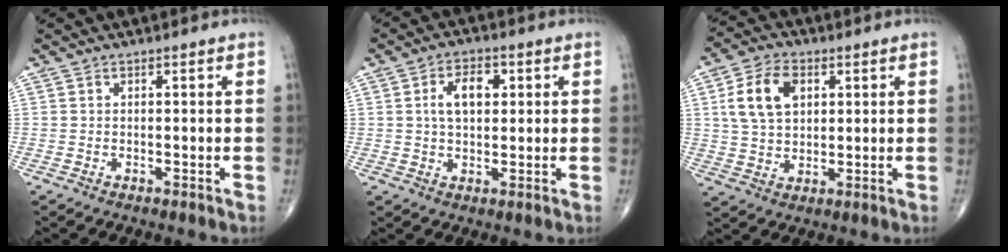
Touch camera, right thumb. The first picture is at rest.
{"total": 6.8, "force": [1.5, 4.1, 5.2], "torque": [-0.079, 0.006, 0.023]}
{"total": 10.3, "force": [2.9, 6.9, 7.1], "torque": [-0.119, 0.003, 0.054]}